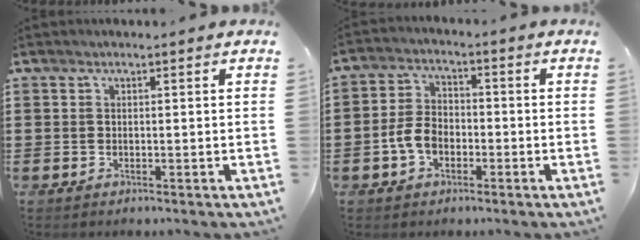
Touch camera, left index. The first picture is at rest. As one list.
[{"total": 5.1, "force": [-1.8, 3.3, 3.4], "torque": [-0.090, 0.002, -0.041]}]